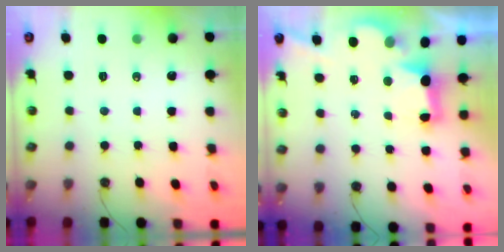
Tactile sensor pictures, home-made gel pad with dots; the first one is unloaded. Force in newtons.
{"total": 2.9, "press": 2.7, "slide": 0.9}